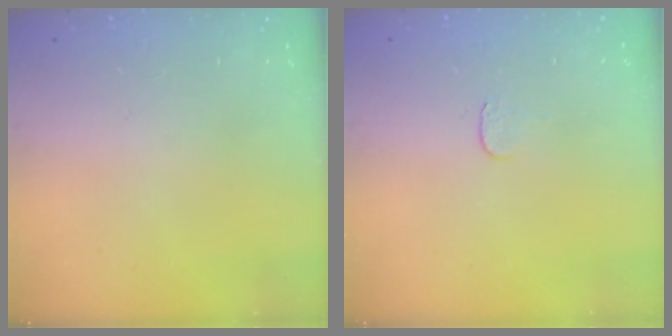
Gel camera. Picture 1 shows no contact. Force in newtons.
{"total": 3.8, "press": 3.8, "slide": 0.4}